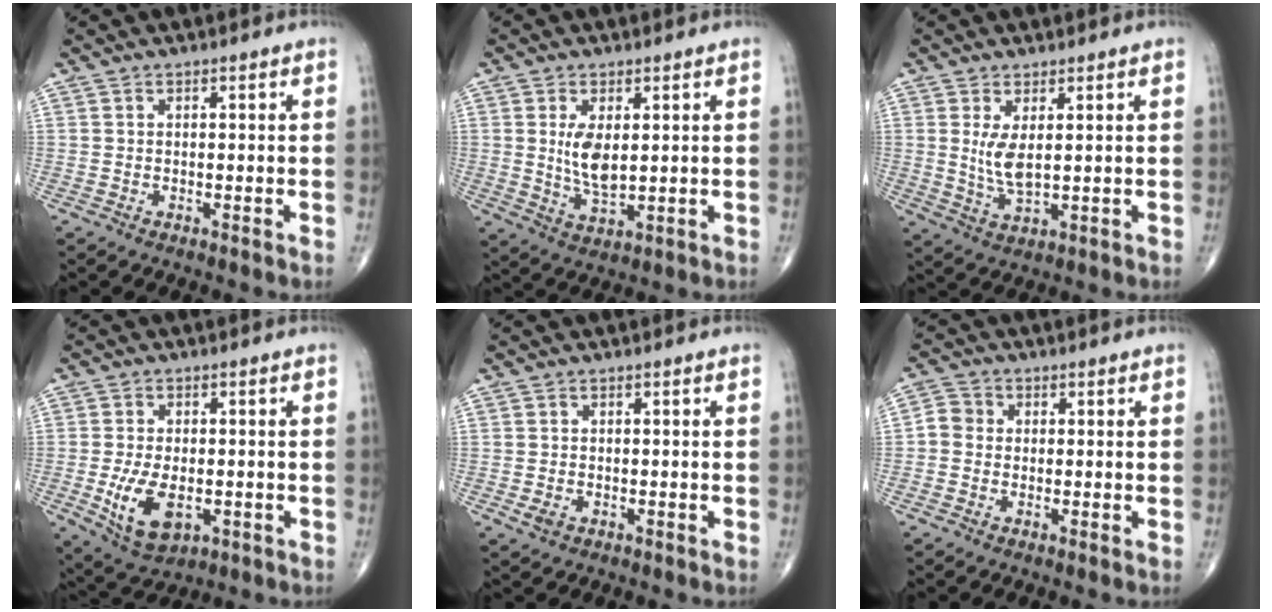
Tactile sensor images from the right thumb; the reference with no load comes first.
{"total": 6.6, "force": [1.2, 3.1, 5.7], "torque": [-0.101, -0.018, 0.031]}
{"total": 5.2, "force": [1.2, 1.9, 4.7], "torque": [-0.092, -0.020, 0.032]}
{"total": 9.6, "force": [-2.3, 5.3, 7.7], "torque": [-0.140, -0.007, -0.027]}
{"total": 2.0, "force": [-0.8, 1.4, 1.3], "torque": [-0.023, 0.001, -0.011]}
{"total": 3.4, "force": [-0.3, 3.1, 1.4], "torque": [-0.013, 0.009, -0.016]}